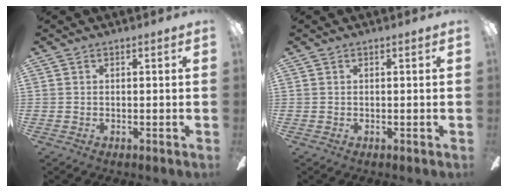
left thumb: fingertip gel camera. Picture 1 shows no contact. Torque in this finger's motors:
{"motor_torque": [0.04, -0.01, 0.09, -0.21, 0.00]}